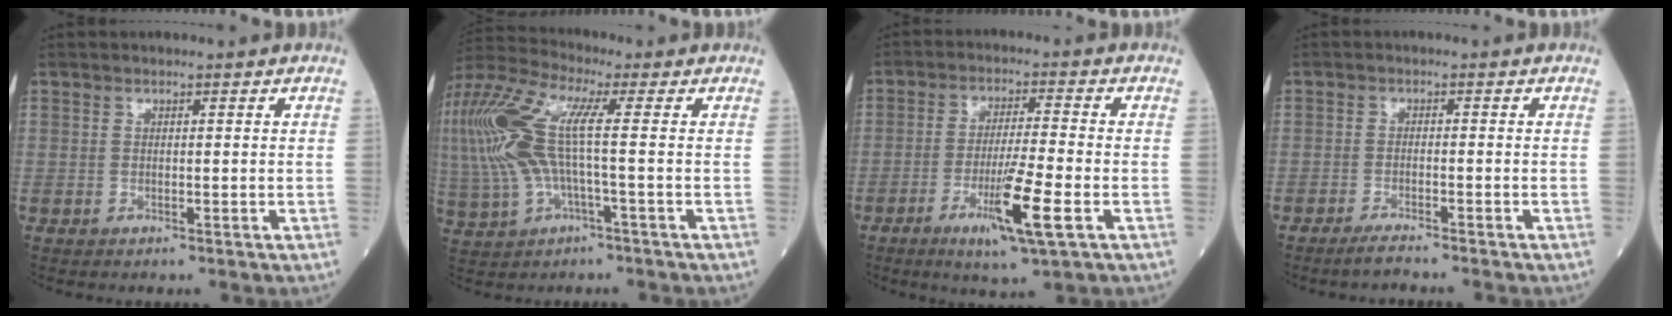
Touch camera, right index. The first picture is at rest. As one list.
[{"total": 16.4, "force": [0.9, 4.7, 15.7], "torque": [-0.376, 0.025, 0.014]}, {"total": 9.4, "force": [-3.7, -0.2, 8.6], "torque": [-0.158, -0.021, -0.063]}, {"total": 3.2, "force": [-2.8, -0.3, 1.6], "torque": [-0.034, -0.006, -0.046]}]